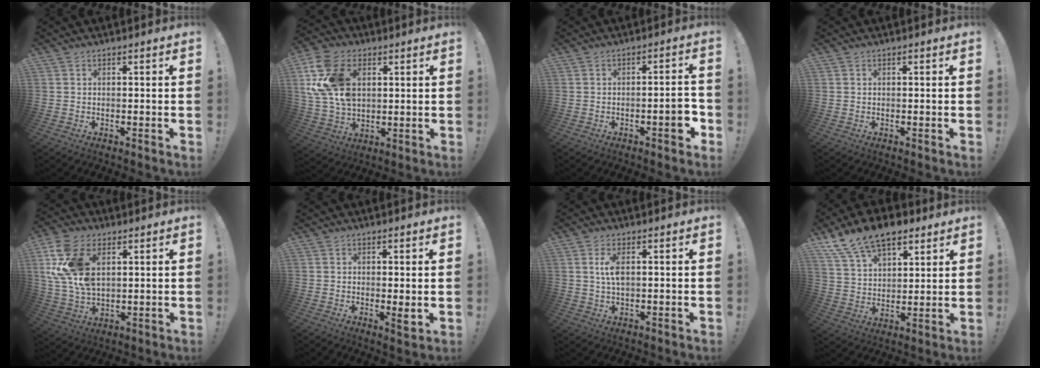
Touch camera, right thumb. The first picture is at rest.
{"total": 18.2, "force": [5.0, 12.7, 12.0], "torque": [-0.232, -0.011, 0.097]}
{"total": 6.8, "force": [-2.4, 1.9, 6.1], "torque": [-0.066, 0.005, -0.039]}
{"total": 0.0}
{"total": 17.0, "force": [5.5, 10.8, 11.8], "torque": [-0.251, -0.012, 0.104]}
{"total": 3.0, "force": [0.5, 0.5, 2.9], "torque": [-0.025, -0.015, 0.007]}
{"total": 4.5, "force": [1.0, 1.9, 4.0], "torque": [-0.079, -0.002, 0.013]}
{"total": 14.5, "force": [10.3, 7.6, 6.6], "torque": [-0.123, -0.063, 0.195]}